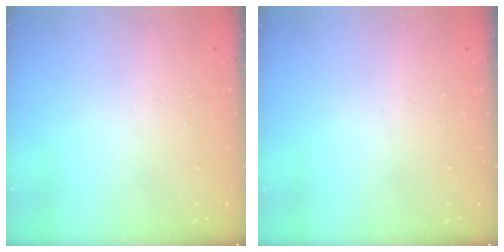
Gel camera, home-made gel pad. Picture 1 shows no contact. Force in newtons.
{"total": 0.0}